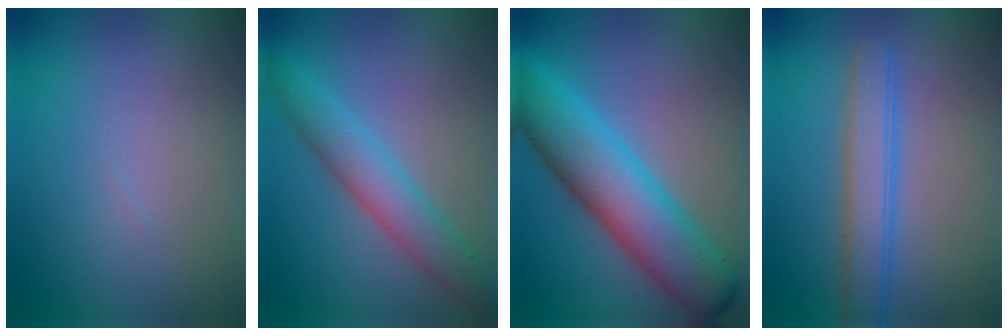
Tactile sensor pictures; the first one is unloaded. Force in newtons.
{"total": 4.7, "press": 4.7, "slide": 0.0}
{"total": 9.8, "press": 9.8, "slide": 0.2}
{"total": 3.6, "press": 3.6, "slide": 0.1}